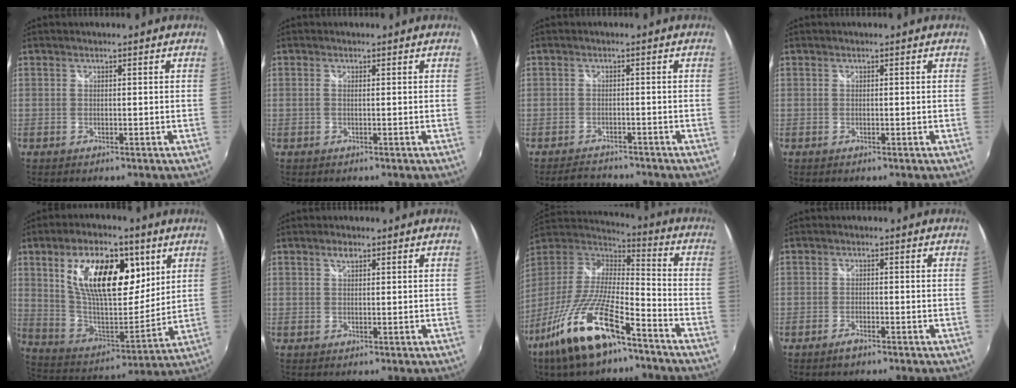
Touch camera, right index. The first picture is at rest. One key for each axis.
{"total": 0.6, "fx": 0.1, "fy": 0.0, "fz": 0.6, "tx": -0.015, "ty": 0.000, "tz": -0.002}
{"total": 4.1, "fx": -3.6, "fy": 1.8, "fz": 0.3, "tx": -0.022, "ty": 0.006, "tz": -0.060}
{"total": 0.0}
{"total": 21.0, "fx": 8.2, "fy": 10.1, "fz": 16.5, "tx": -0.288, "ty": 0.007, "tz": 0.152}
{"total": 1.3, "fx": 0.8, "fy": 0.5, "fz": 0.8, "tx": -0.014, "ty": 0.004, "tz": 0.013}
{"total": 20.3, "fx": -13.0, "fy": 5.0, "fz": 14.7, "tx": -0.299, "ty": -0.033, "tz": -0.244}
{"total": 1.7, "fx": -1.4, "fy": 0.4, "fz": 0.8, "tx": -0.021, "ty": -0.003, "tz": -0.030}